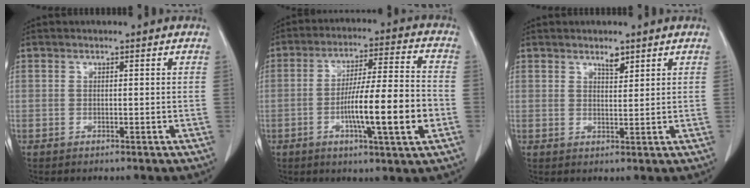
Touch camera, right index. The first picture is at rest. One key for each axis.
{"total": 13.9, "fx": -3.7, "fy": 0.7, "fz": 13.3, "tx": -0.223, "ty": 0.001, "tz": -0.062}
{"total": 2.1, "fx": 1.6, "fy": 0.7, "fz": 1.1, "tx": -0.020, "ty": -0.005, "tz": 0.028}